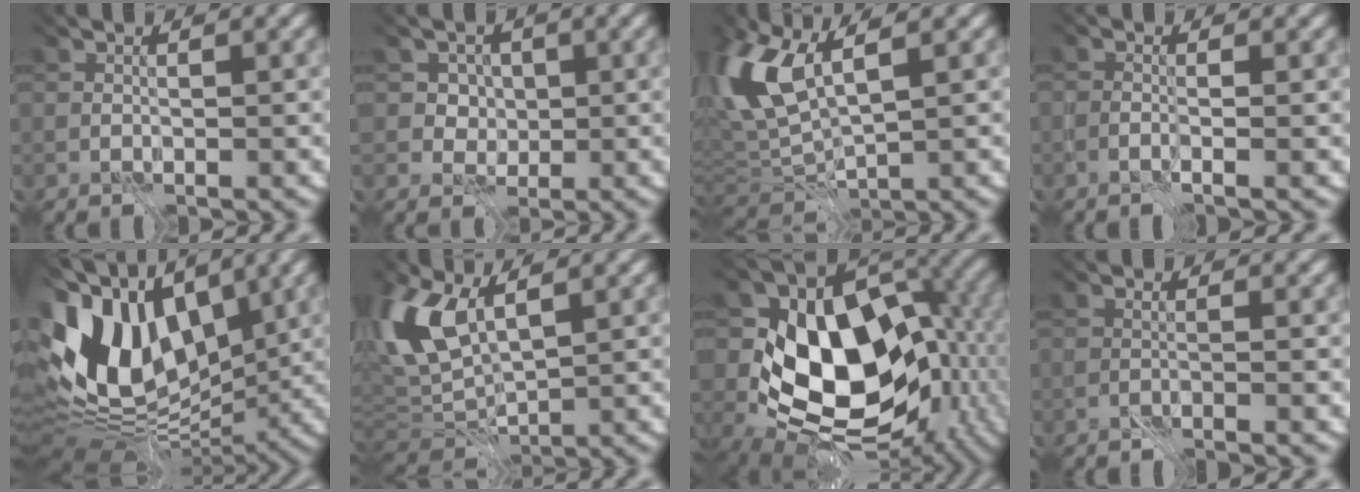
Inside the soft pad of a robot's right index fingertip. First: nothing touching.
{"total": 1.4, "force": [-0.3, 1.3, 0.0], "torque": [-0.019, -0.023, 0.017]}
{"total": 7.7, "force": [0.7, 3.1, 7.0], "torque": [-0.191, 0.005, 0.035]}
{"total": 1.7, "force": [-1.3, -0.1, 1.2], "torque": [0.002, 0.003, -0.033]}
{"total": 13.0, "force": [-0.8, 8.2, 10.0], "torque": [-0.219, -0.004, 0.000]}
{"total": 7.4, "force": [0.8, 3.6, 6.4], "torque": [-0.178, -0.001, 0.035]}
{"total": 13.1, "force": [-3.5, 9.3, 8.5], "torque": [-0.112, -0.031, -0.041]}
{"total": 1.8, "force": [-1.2, 0.2, 1.3], "torque": [0.011, 0.008, -0.040]}